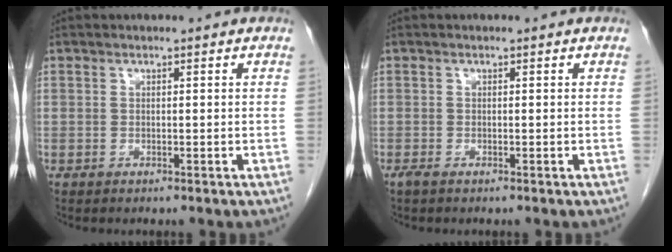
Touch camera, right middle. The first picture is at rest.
{"total": 0.7, "force": [-0.5, 0.1, 0.4], "torque": [-0.012, -0.003, -0.010]}